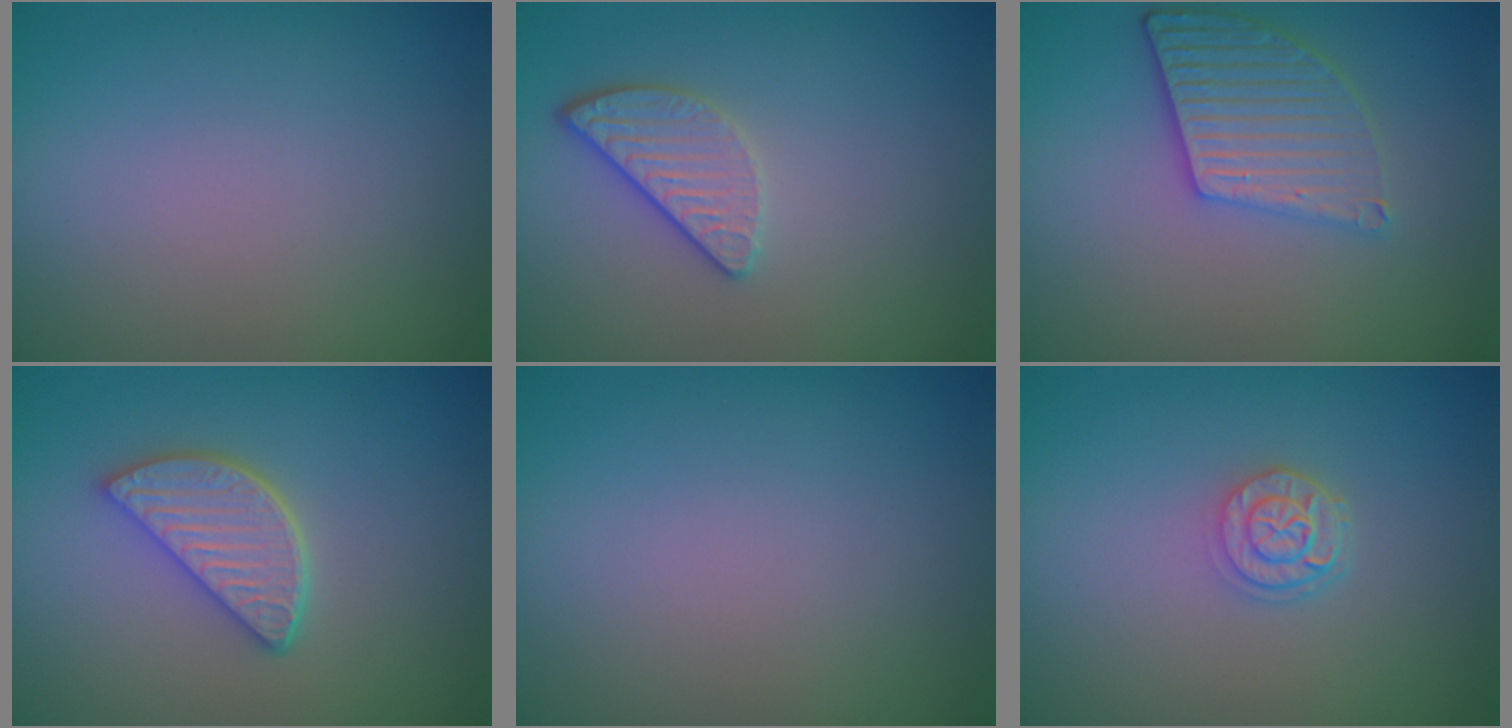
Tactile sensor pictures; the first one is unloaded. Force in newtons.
{"total": 2.6, "press": 2.3, "slide": 1.3}
{"total": 3.7, "press": 3.3, "slide": 1.7}
{"total": 4.1, "press": 3.3, "slide": 2.5}
{"total": 0.0}
{"total": 2.4, "press": 1.9, "slide": 1.5}